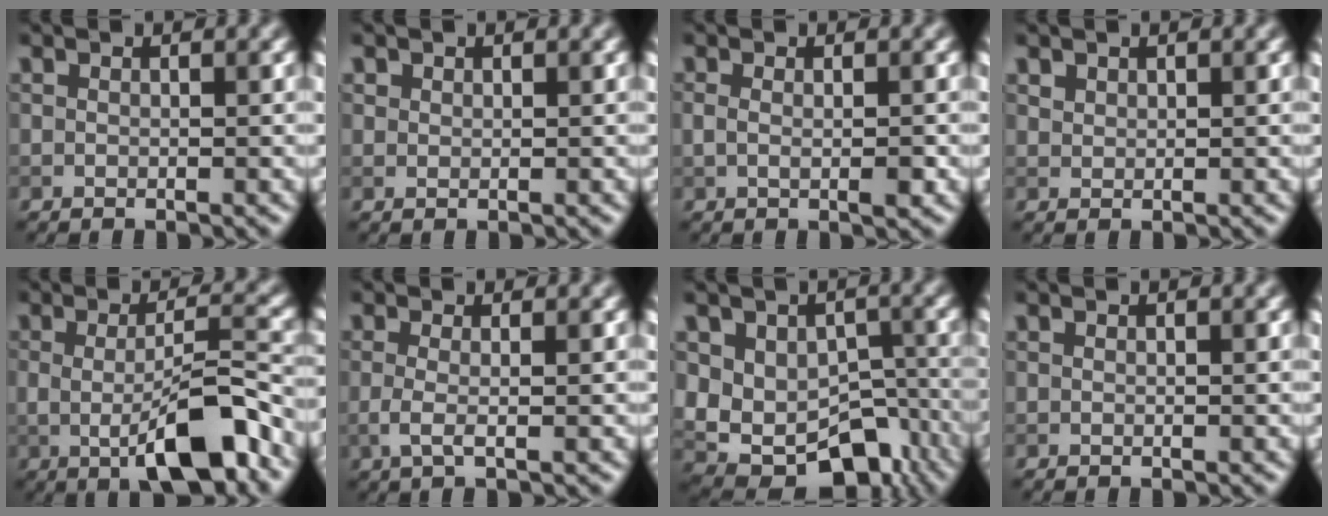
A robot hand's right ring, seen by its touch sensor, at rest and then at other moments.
{"total": 0.7, "force": [0.5, 0.5, 0.1], "torque": [0.000, -0.002, 0.011]}
{"total": 1.8, "force": [-0.1, 0.7, 1.7], "torque": [-0.032, -0.004, 0.000]}
{"total": 0.9, "force": [0.7, 0.5, 0.1], "torque": [-0.003, -0.001, 0.017]}
{"total": 7.4, "force": [-1.9, 1.9, 6.8], "torque": [-0.113, -0.001, -0.031]}
{"total": 2.0, "force": [-0.2, 0.6, 2.0], "torque": [-0.039, -0.003, -0.006]}
{"total": 8.6, "force": [-1.5, 6.3, 5.7], "torque": [-0.080, -0.017, -0.014]}
{"total": 0.0}